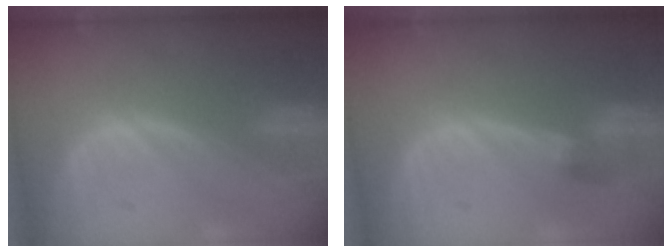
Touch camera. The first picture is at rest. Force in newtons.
{"total": 2.9, "press": 2.6, "slide": 1.2}